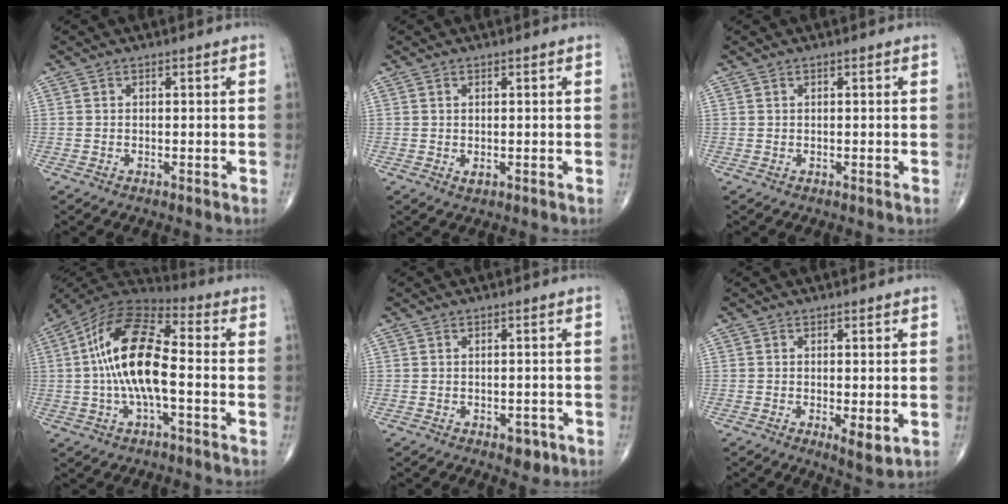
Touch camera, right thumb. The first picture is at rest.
{"total": 1.0, "force": [-0.1, 0.5, 0.9], "torque": [-0.015, -0.002, 0.000]}
{"total": 0.0}
{"total": 16.7, "force": [-0.8, 6.7, 15.3], "torque": [-0.296, 0.039, -0.024]}
{"total": 3.1, "force": [-1.5, 1.8, 2.0], "torque": [-0.013, 0.006, -0.014]}
{"total": 4.1, "force": [-0.9, 1.4, 3.8], "torque": [-0.063, -0.014, -0.014]}